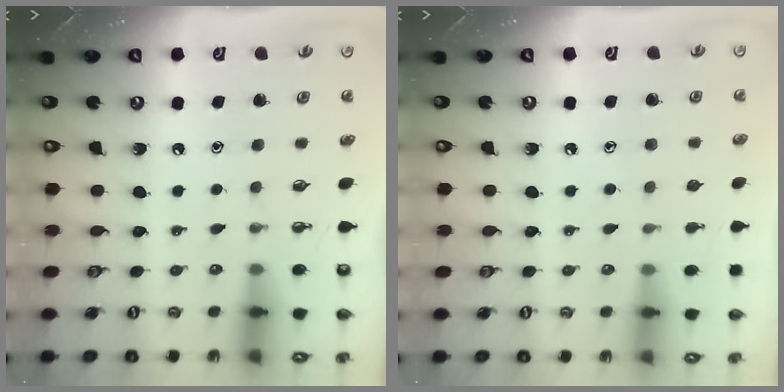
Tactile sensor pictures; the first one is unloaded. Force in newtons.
{"total": 4.6, "press": 4.6, "slide": 0.5}